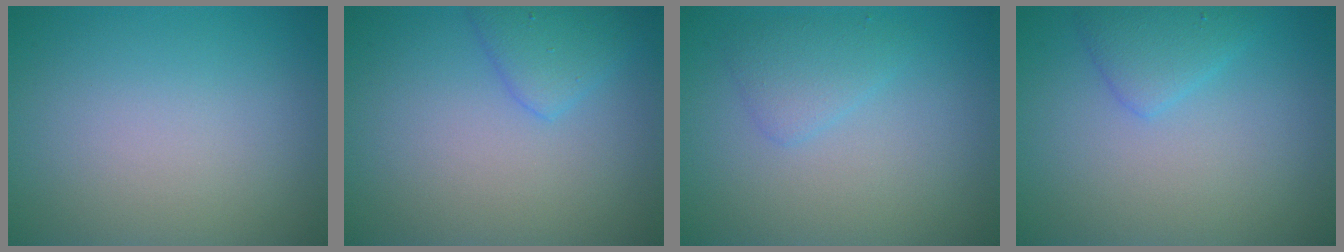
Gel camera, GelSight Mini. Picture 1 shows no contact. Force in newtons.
{"total": 2.3, "press": 2.3, "slide": 0.1}
{"total": 1.9, "press": 1.9, "slide": 0.0}
{"total": 2.2, "press": 2.2, "slide": 0.1}